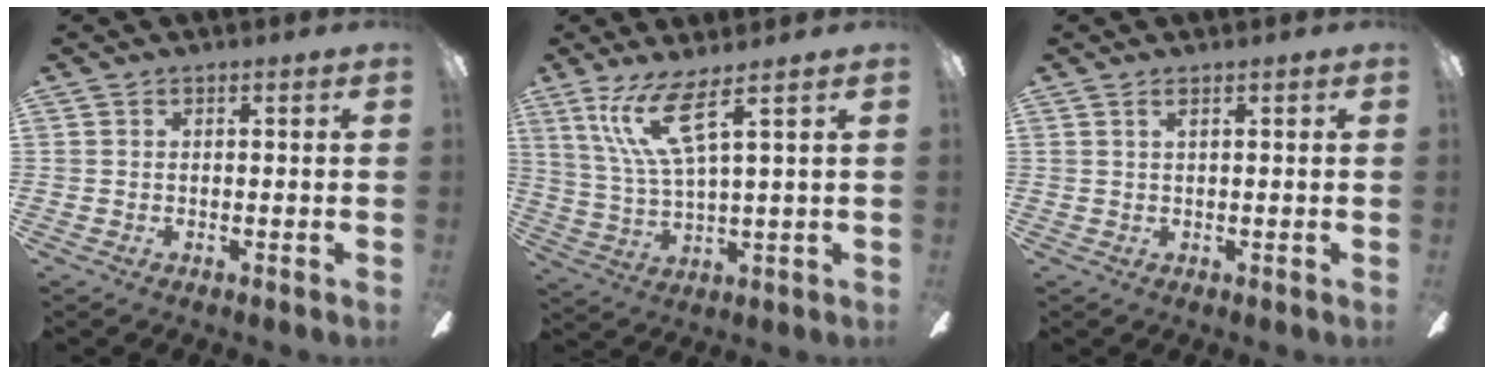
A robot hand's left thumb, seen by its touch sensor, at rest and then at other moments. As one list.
[{"total": 11.8, "force": [6.5, 2.5, 9.5], "torque": [-0.202, -0.013, 0.116]}, {"total": 1.1, "force": [0.6, 0.1, 0.9], "torque": [-0.020, 0.000, 0.010]}]